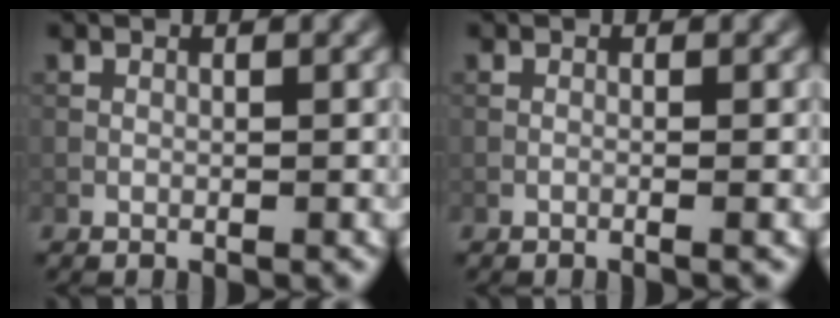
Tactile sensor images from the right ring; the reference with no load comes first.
{"total": 0.6, "force": [-0.2, 0.1, 0.6], "torque": [-0.008, 0.000, -0.010]}